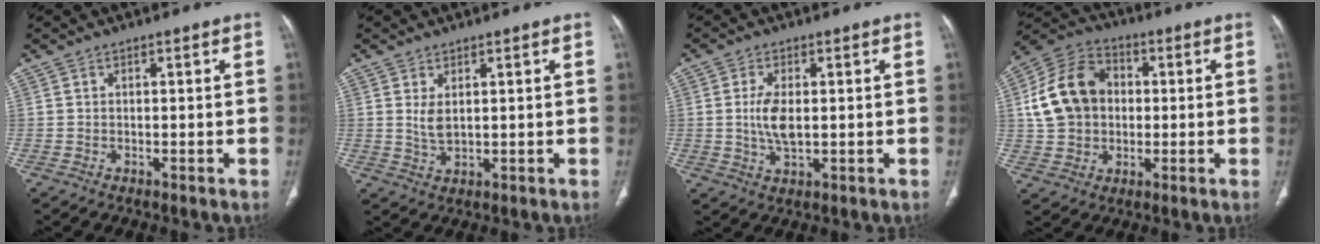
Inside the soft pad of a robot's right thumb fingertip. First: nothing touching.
{"total": 3.0, "force": [0.9, 1.4, 2.5], "torque": [-0.049, -0.011, 0.027]}
{"total": 5.7, "force": [0.3, 2.7, 5.0], "torque": [-0.105, -0.005, 0.008]}
{"total": 14.5, "force": [1.3, 11.6, 8.6], "torque": [-0.144, 0.024, 0.021]}